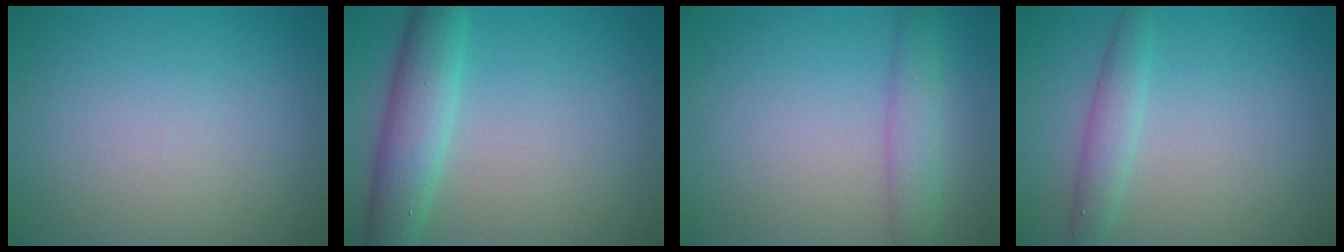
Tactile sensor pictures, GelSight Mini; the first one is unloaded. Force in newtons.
{"total": 4.9, "press": 4.9, "slide": 0.1}
{"total": 3.0, "press": 3.0, "slide": 0.1}
{"total": 2.3, "press": 2.3, "slide": 0.1}